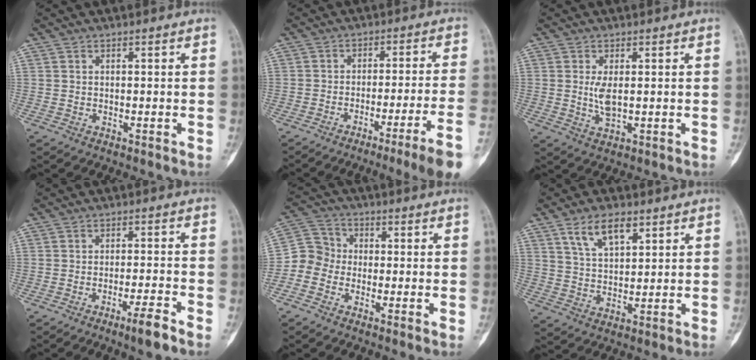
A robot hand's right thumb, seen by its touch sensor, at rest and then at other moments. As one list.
[{"total": 12.4, "force": [-7.9, -1.7, 9.4], "torque": [-0.134, 0.043, -0.109]}, {"total": 3.7, "force": [0.2, 1.4, 3.4], "torque": [-0.073, -0.010, 0.010]}, {"total": 4.9, "force": [-3.4, 0.0, 3.6], "torque": [-0.070, 0.018, -0.059]}, {"total": 5.9, "force": [-2.1, 5.2, 1.7], "torque": [-0.014, 0.025, -0.057]}, {"total": 7.6, "force": [4.5, 3.4, 5.2], "torque": [-0.083, -0.018, 0.085]}]